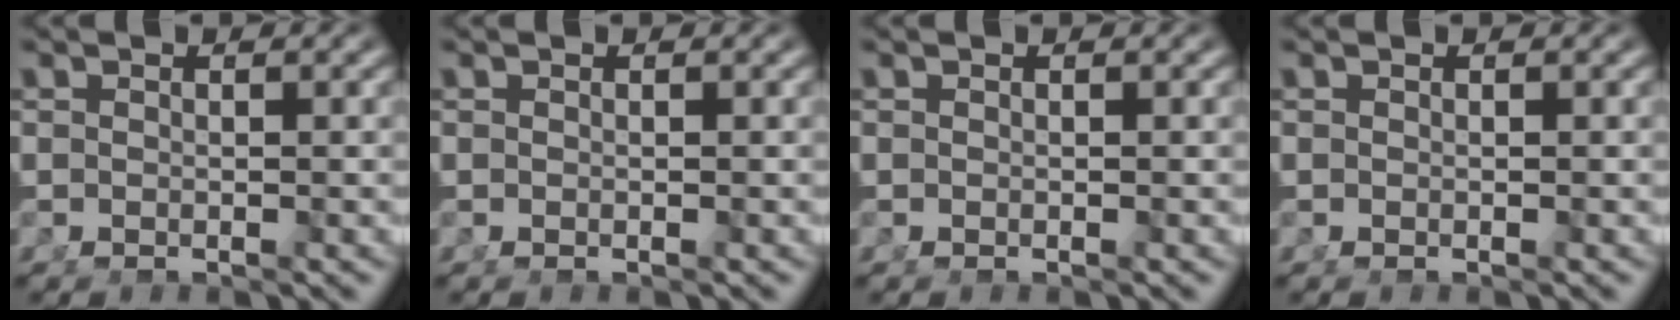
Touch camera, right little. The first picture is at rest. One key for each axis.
{"total": 0.0}
{"total": 0.0}
{"total": 0.0}